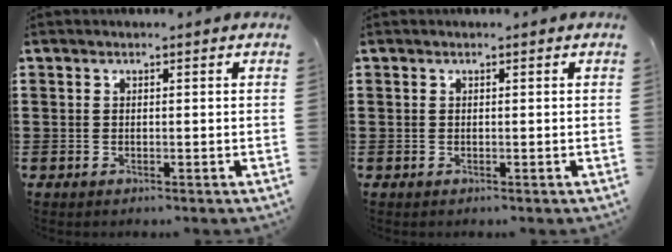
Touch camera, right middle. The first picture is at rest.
{"total": 0.0}